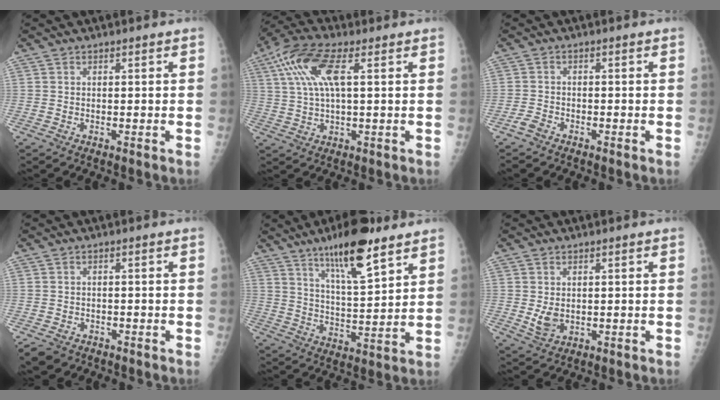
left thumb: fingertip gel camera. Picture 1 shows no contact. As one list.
[{"total": 10.9, "force": [3.7, 3.7, 9.6], "torque": [-0.218, 0.017, 0.069]}, {"total": 1.7, "force": [-1.5, 0.6, 0.4], "torque": [-0.016, 0.005, -0.031]}, {"total": 4.7, "force": [-3.3, 3.1, 1.3], "torque": [-0.020, 0.013, -0.044]}, {"total": 13.9, "force": [9.1, 3.3, 10.0], "torque": [-0.149, -0.052, 0.152]}, {"total": 3.5, "force": [0.1, 2.4, 2.5], "torque": [-0.040, -0.010, 0.010]}]